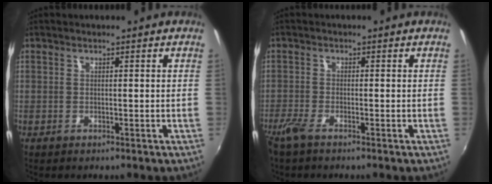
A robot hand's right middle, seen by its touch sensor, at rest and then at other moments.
{"total": 3.1, "force": [-2.4, 0.6, 1.9], "torque": [-0.050, -0.008, -0.052]}